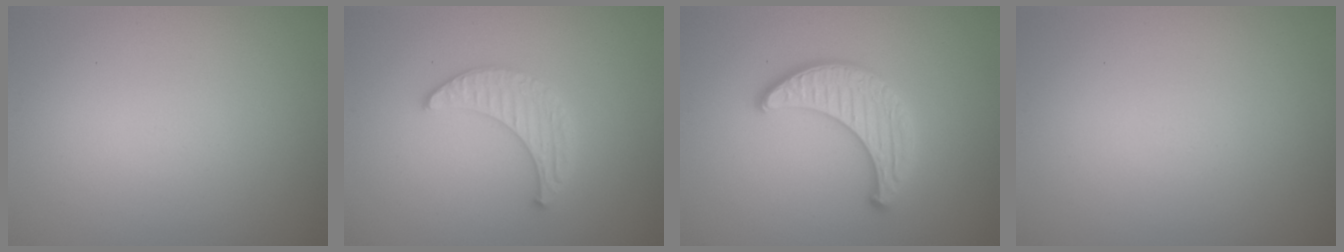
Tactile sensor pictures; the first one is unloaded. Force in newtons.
{"total": 2.9, "press": 2.9, "slide": 0.7}
{"total": 3.4, "press": 3.4, "slide": 0.5}
{"total": 0.0}